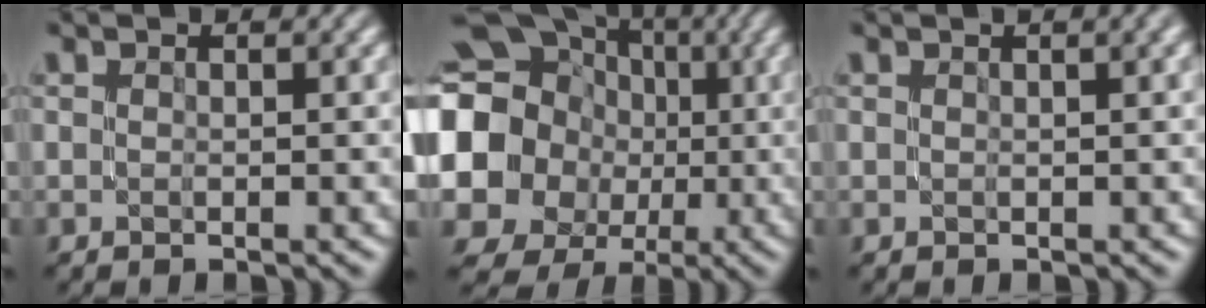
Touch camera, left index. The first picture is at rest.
{"total": 18.5, "force": [1.6, 17.2, 6.8], "torque": [-0.174, 0.022, -0.005]}
{"total": 3.5, "force": [1.6, 1.4, 2.7], "torque": [-0.012, 0.008, 0.002]}